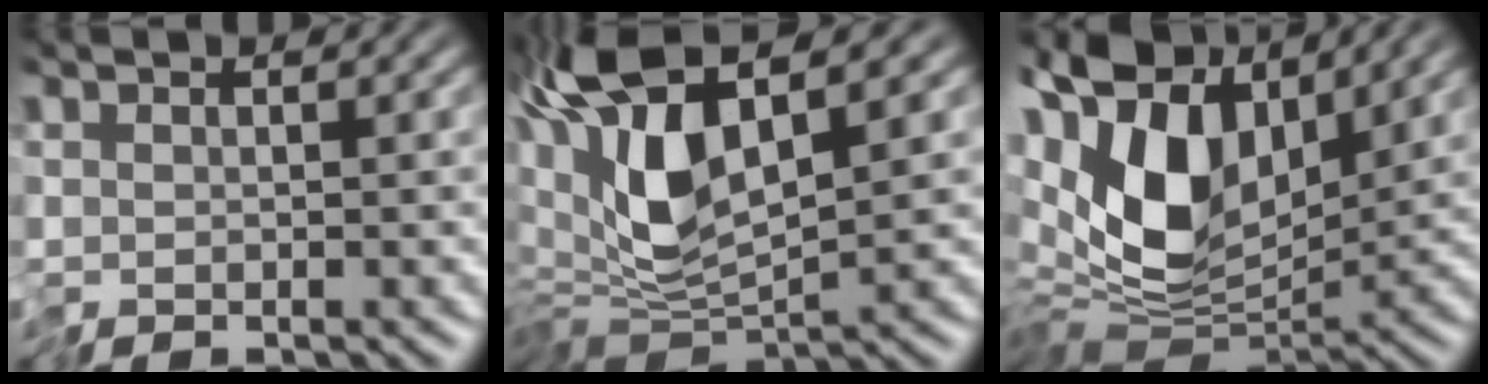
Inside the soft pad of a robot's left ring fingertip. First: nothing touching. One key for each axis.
{"total": 9.8, "fx": 2.0, "fy": 4.2, "fz": 8.6, "tx": -0.193, "ty": -0.008, "tz": 0.038}
{"total": 11.1, "fx": 2.8, "fy": 6.2, "fz": 8.8, "tx": -0.183, "ty": 0.007, "tz": 0.043}